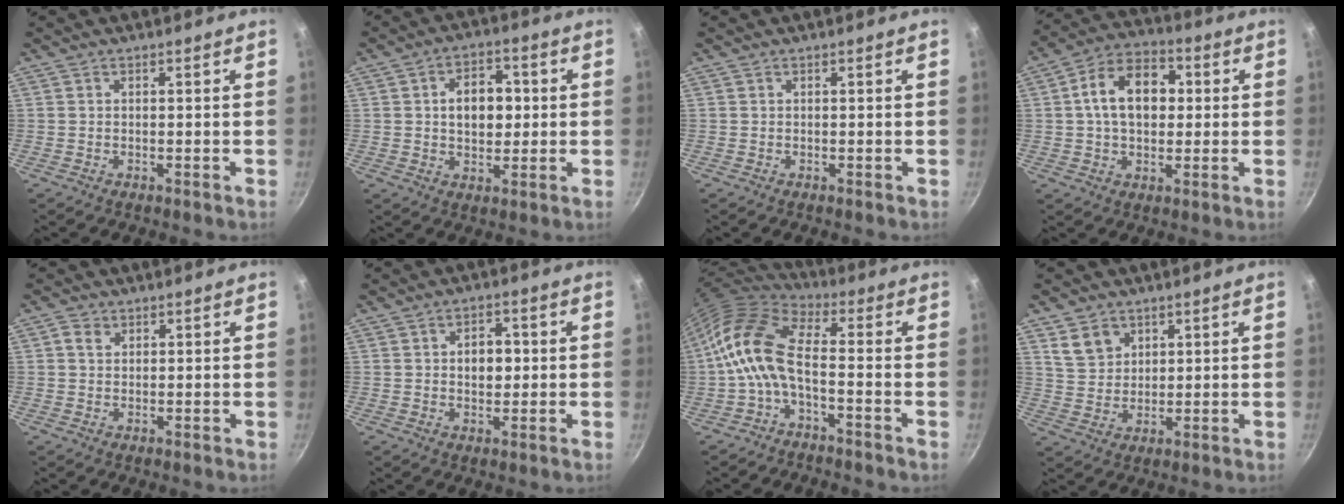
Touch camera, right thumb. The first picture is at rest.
{"total": 8.7, "force": [0.8, 6.0, 6.3], "torque": [-0.064, 0.010, 0.009]}
{"total": 0.0}
{"total": 13.1, "force": [1.6, 9.0, 9.4], "torque": [-0.122, 0.024, 0.012]}
{"total": 2.2, "force": [1.0, 1.7, 1.1], "torque": [-0.011, 0.001, 0.016]}
{"total": 5.0, "force": [0.4, 3.5, 3.6], "torque": [-0.029, 0.005, 0.003]}
{"total": 11.2, "force": [-2.5, 5.3, 9.5], "torque": [-0.200, 0.038, -0.061]}
{"total": 6.4, "force": [3.1, 5.0, 2.5], "torque": [-0.023, -0.007, 0.065]}